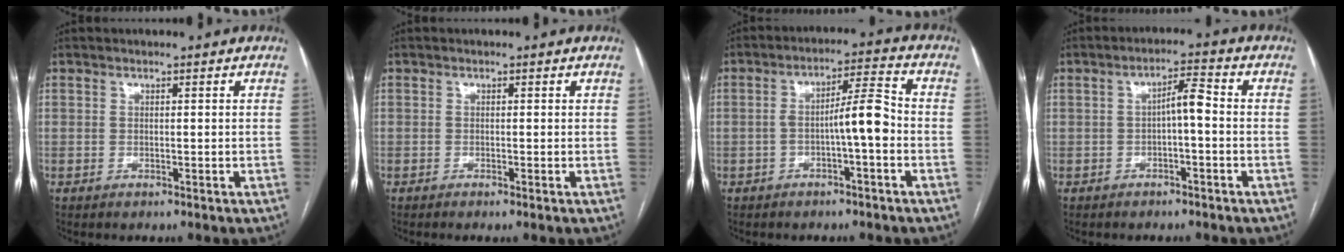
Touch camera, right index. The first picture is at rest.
{"total": 0.5, "force": [-0.3, -0.1, 0.4], "torque": [-0.008, 0.000, -0.007]}
{"total": 6.5, "force": [-1.7, 0.6, 6.3], "torque": [-0.100, 0.022, -0.026]}
{"total": 3.8, "force": [-0.6, 0.7, 3.7], "torque": [-0.060, 0.016, -0.007]}